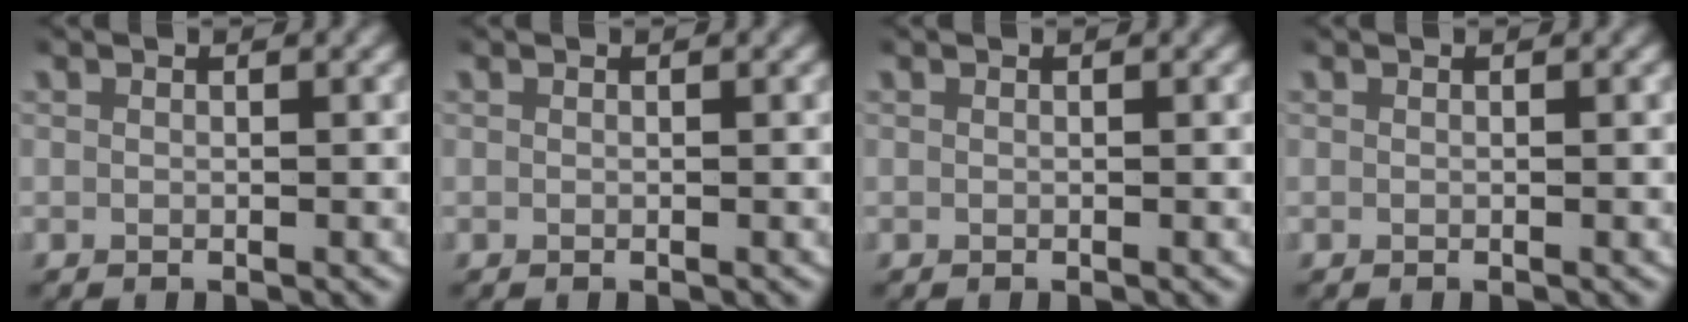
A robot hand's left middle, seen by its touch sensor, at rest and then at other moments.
{"total": 0.0}
{"total": 0.0}
{"total": 0.0}